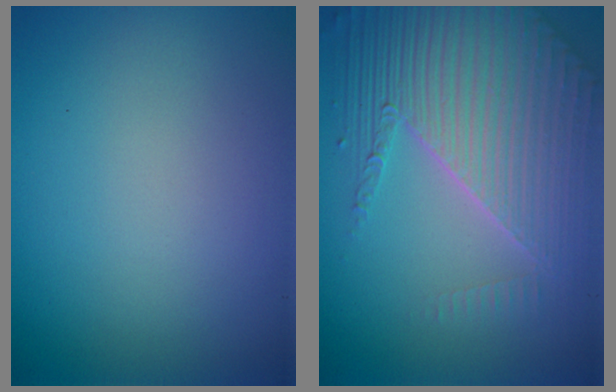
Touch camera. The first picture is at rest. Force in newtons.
{"total": 7.0, "press": 5.4, "slide": 4.4}